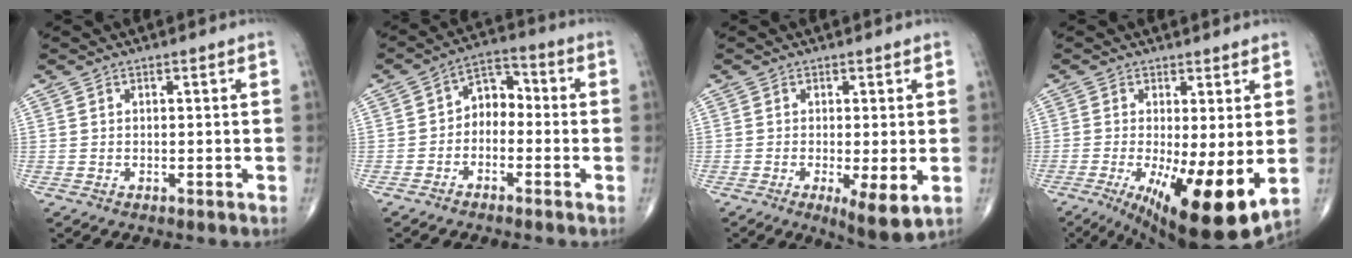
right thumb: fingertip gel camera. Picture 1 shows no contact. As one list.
[{"total": 6.2, "force": [-1.4, 4.5, 4.0], "torque": [-0.038, 0.037, -0.042]}, {"total": 6.6, "force": [-1.6, 1.6, 6.2], "torque": [-0.102, -0.022, -0.026]}, {"total": 14.9, "force": [-3.3, 3.9, 14.0], "torque": [-0.210, -0.025, -0.035]}]